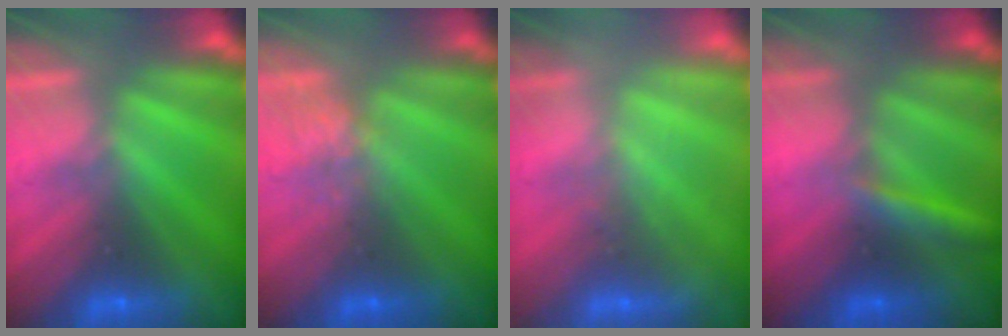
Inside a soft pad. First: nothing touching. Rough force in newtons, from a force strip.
{"total": 2.4}
{"total": 3.0}
{"total": 2.9}